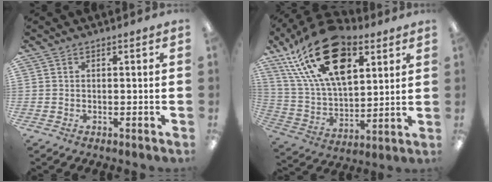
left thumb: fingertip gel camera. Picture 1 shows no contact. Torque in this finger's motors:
{"motor_torque": [2.48, 2.52, 1.39, -1.38, 0.33]}